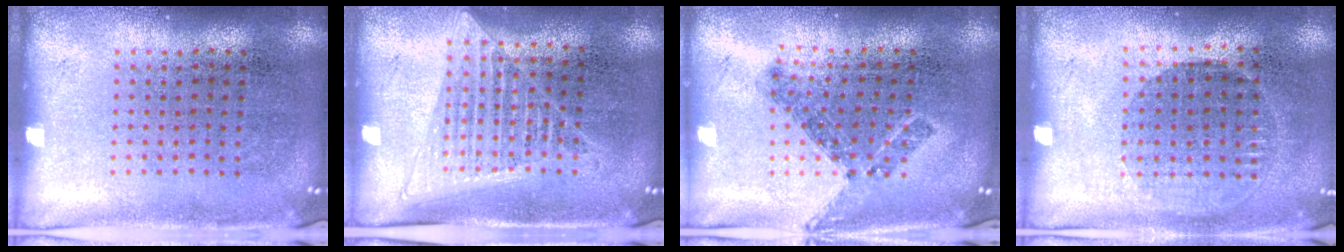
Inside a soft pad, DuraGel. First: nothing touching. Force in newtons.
{"total": 1.4, "press": 1.2, "slide": 0.6}
{"total": 0.8, "press": 0.7, "slide": 0.4}
{"total": 0.8, "press": 0.8, "slide": 0.4}